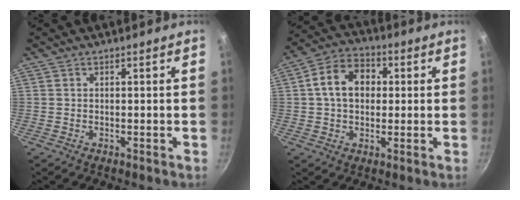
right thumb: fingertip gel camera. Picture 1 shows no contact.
{"total": 10.5, "force": [1.4, 7.8, 6.9], "torque": [-0.092, 0.022, 0.009]}